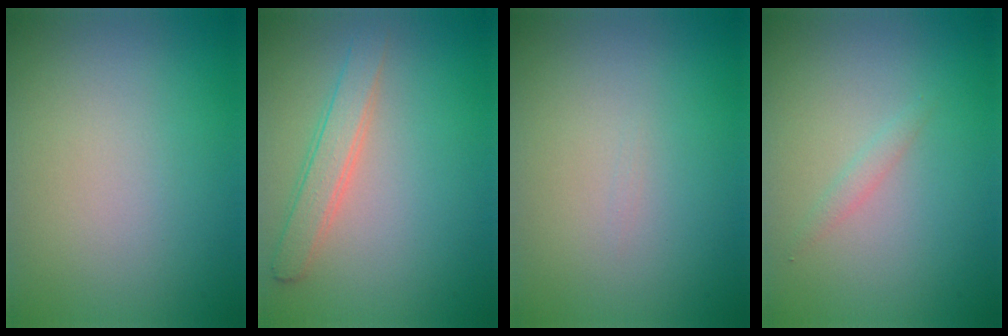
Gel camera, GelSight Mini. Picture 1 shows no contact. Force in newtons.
{"total": 2.6, "press": 2.6, "slide": 0.1}
{"total": 0.0}
{"total": 0.9, "press": 0.9, "slide": 0.1}